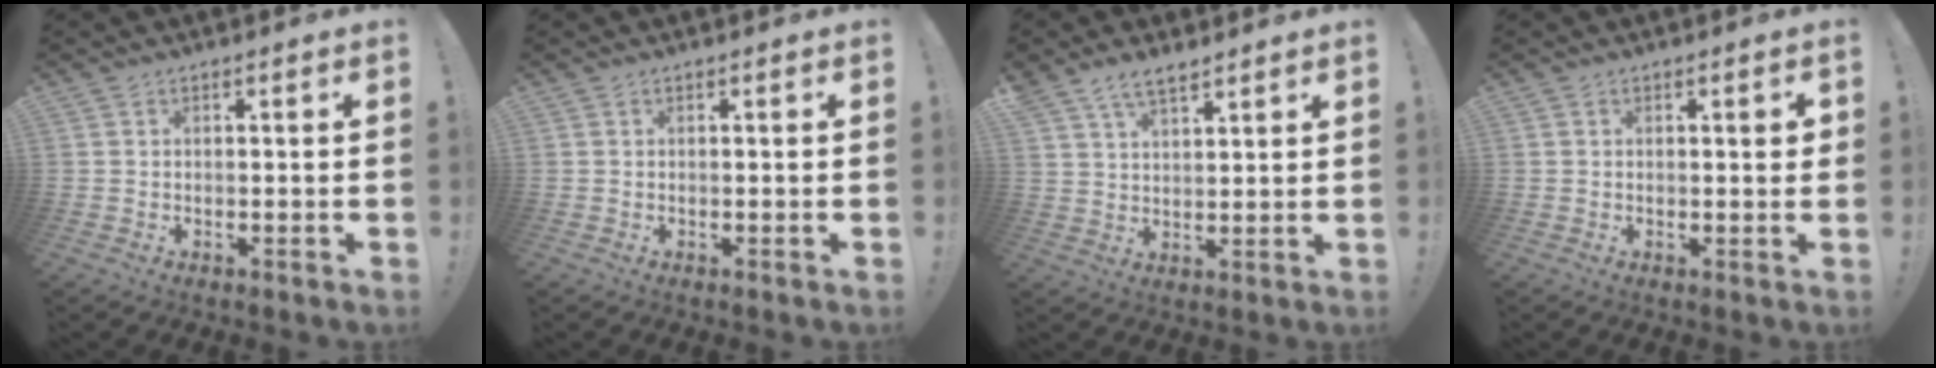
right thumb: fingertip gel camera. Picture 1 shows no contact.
{"total": 0.0}
{"total": 5.9, "force": [4.6, 2.4, 2.8], "torque": [-0.050, -0.022, 0.087]}
{"total": 1.2, "force": [0.4, 0.3, 1.1], "torque": [-0.014, -0.001, 0.004]}